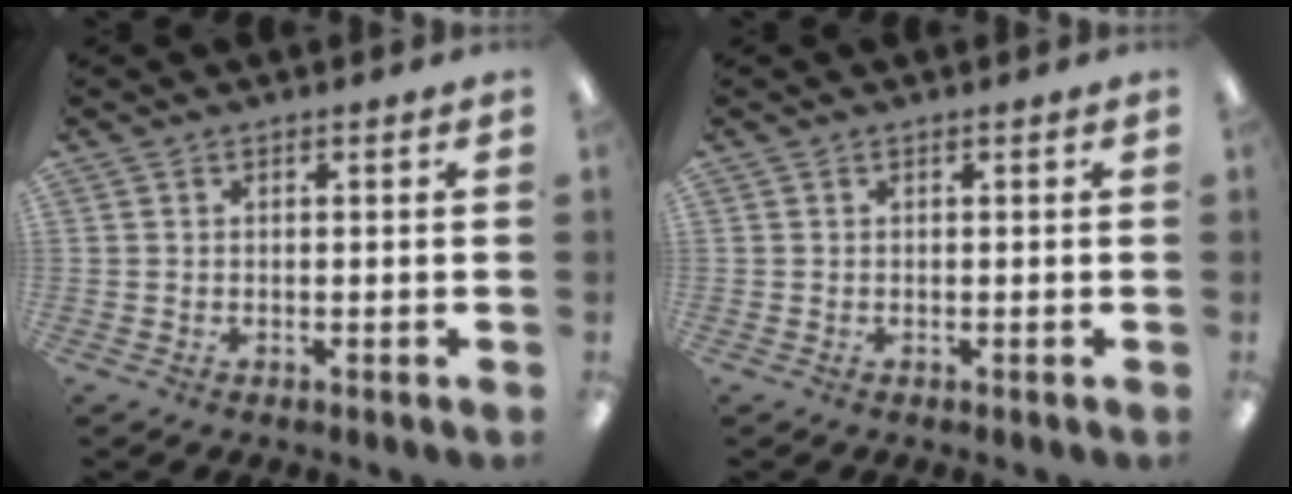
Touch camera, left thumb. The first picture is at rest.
{"total": 0.0}